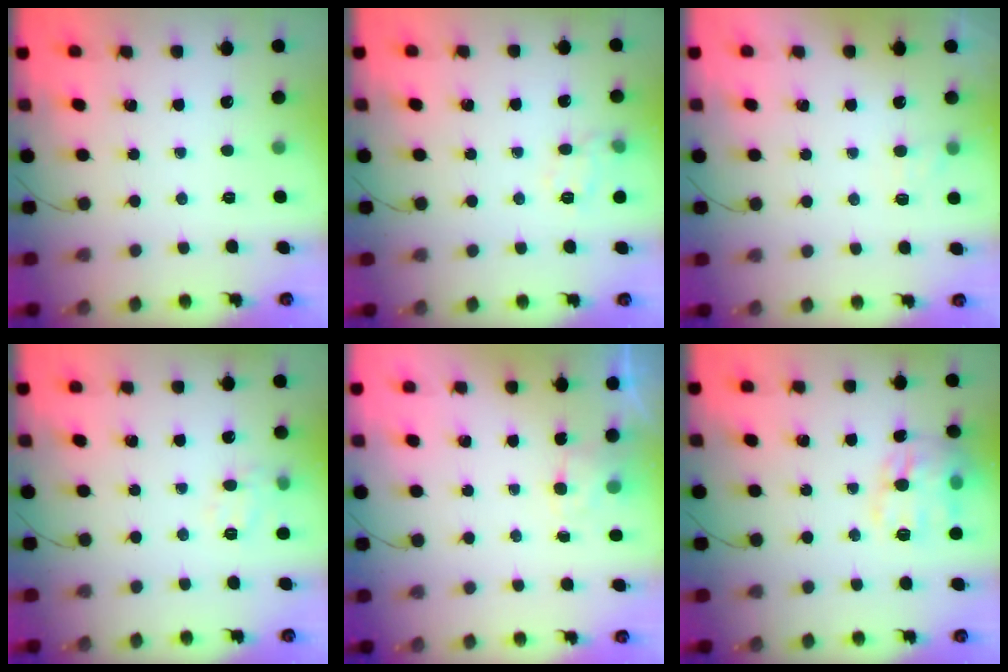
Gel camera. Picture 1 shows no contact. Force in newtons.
{"total": 8.4, "press": 8.3, "slide": 0.9}
{"total": 6.3, "press": 6.1, "slide": 1.5}
{"total": 8.7, "press": 8.5, "slide": 1.4}
{"total": 3.8, "press": 3.6, "slide": 1.1}
{"total": 13.8, "press": 13.7, "slide": 1.2}